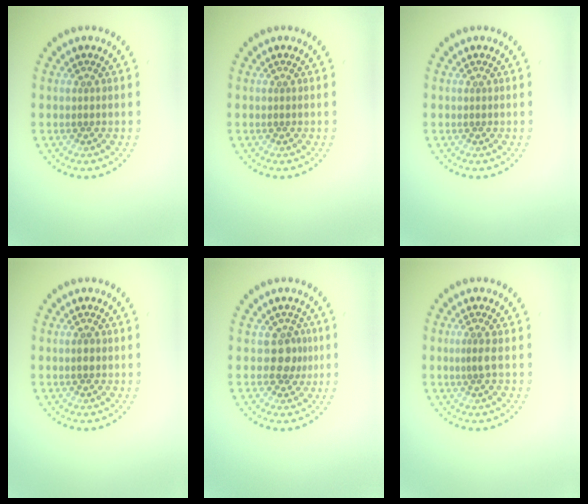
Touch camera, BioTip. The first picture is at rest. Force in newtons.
{"total": 0.0}
{"total": 0.0}
{"total": 1.1, "press": 1.0, "slide": 0.3}
{"total": 2.2, "press": 1.8, "slide": 1.2}
{"total": 1.1, "press": 0.7, "slide": 0.8}